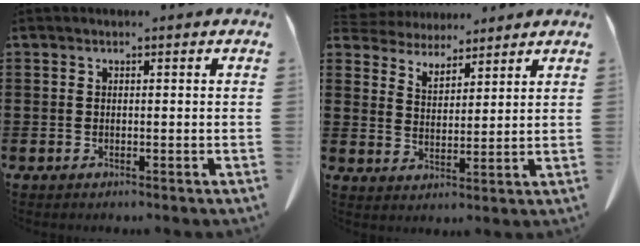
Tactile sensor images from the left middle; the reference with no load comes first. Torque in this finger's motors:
{"motor_torque": [0.42, 0.12, 0.01, -0.01]}